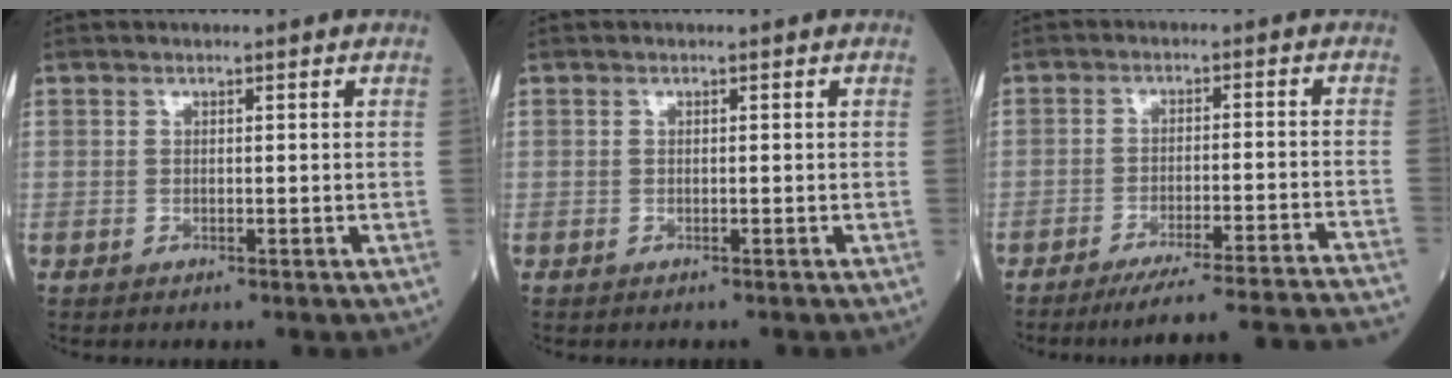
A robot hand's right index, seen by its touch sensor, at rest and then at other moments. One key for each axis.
{"total": 0.0}
{"total": 22.2, "fx": -21.0, "fy": -1.8, "fz": 7.1, "tx": -0.042, "ty": -0.028, "tz": -0.272}